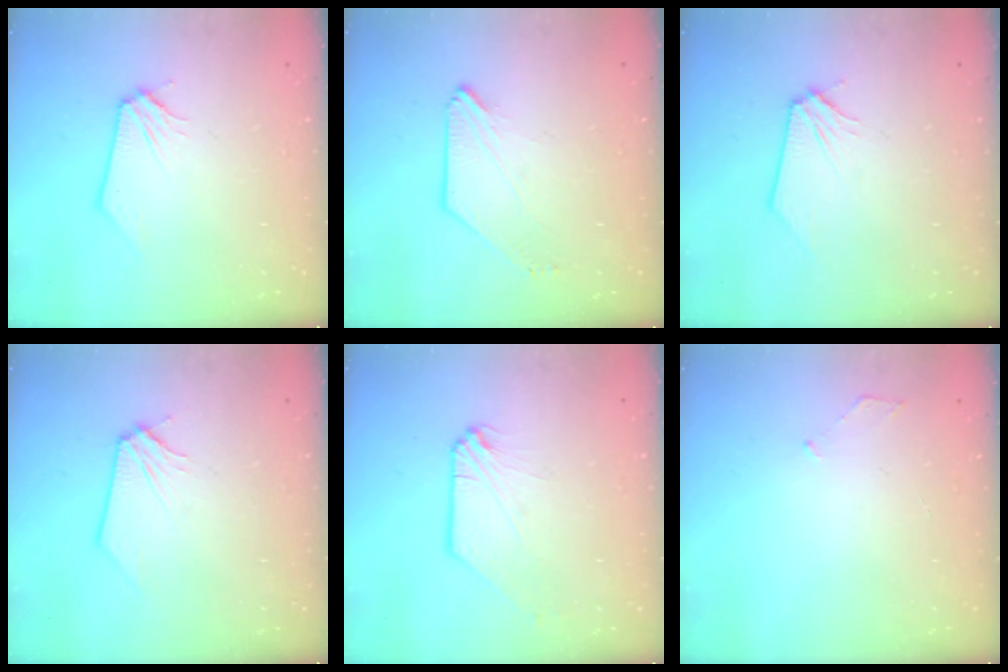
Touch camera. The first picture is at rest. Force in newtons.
{"total": 2.0, "press": 2.0, "slide": 0.5}
{"total": 0.0}
{"total": 0.0}
{"total": 0.8, "press": 0.8, "slide": 0.2}
{"total": 3.5, "press": 3.5, "slide": 0.6}